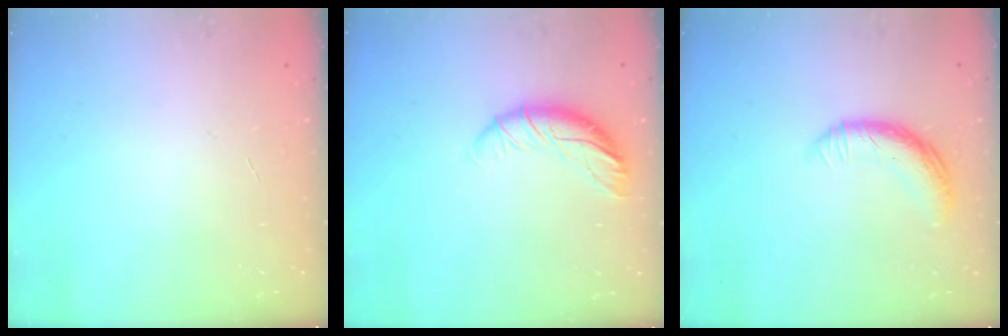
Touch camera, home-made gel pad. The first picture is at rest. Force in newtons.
{"total": 10.0, "press": 9.9, "slide": 1.6}
{"total": 11.0, "press": 10.9, "slide": 1.5}